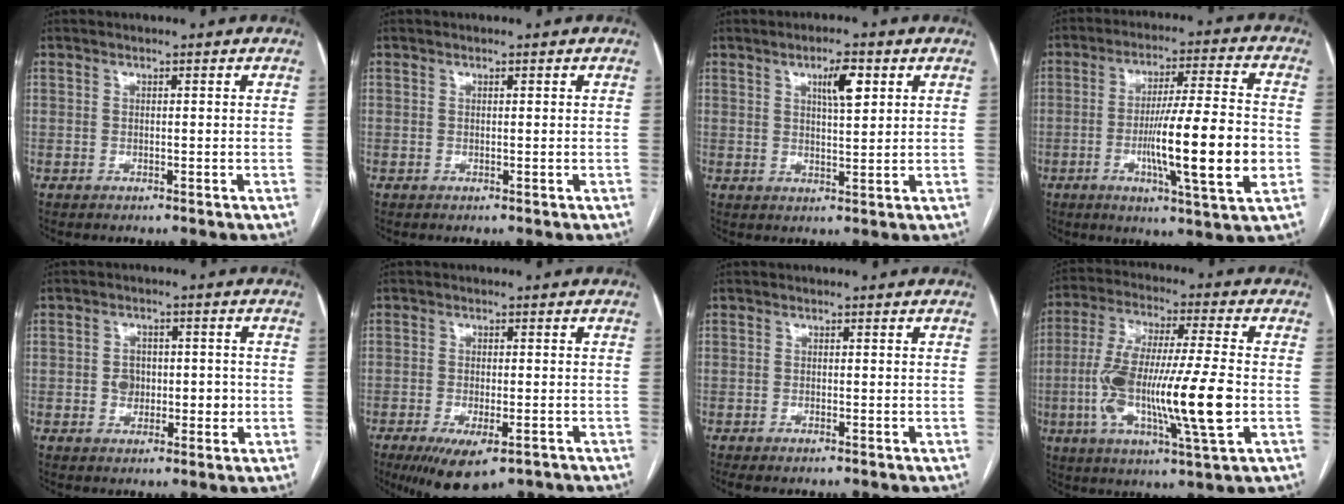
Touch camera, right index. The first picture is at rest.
{"total": 0.0}
{"total": 5.0, "force": [2.2, 1.1, 4.3], "torque": [-0.073, 0.003, 0.038]}
{"total": 15.4, "force": [-3.1, 0.5, 15.1], "torque": [-0.245, -0.007, -0.050]}
{"total": 4.6, "force": [-0.3, 3.4, 3.1], "torque": [-0.035, 0.016, 0.002]}
{"total": 9.5, "force": [-6.1, 3.2, 6.5], "torque": [-0.101, -0.017, -0.091]}
{"total": 1.2, "force": [-0.8, 0.2, 0.9], "torque": [-0.015, -0.002, -0.010]}
{"total": 18.4, "force": [-3.1, 1.7, 18.1], "torque": [-0.347, -0.008, -0.055]}